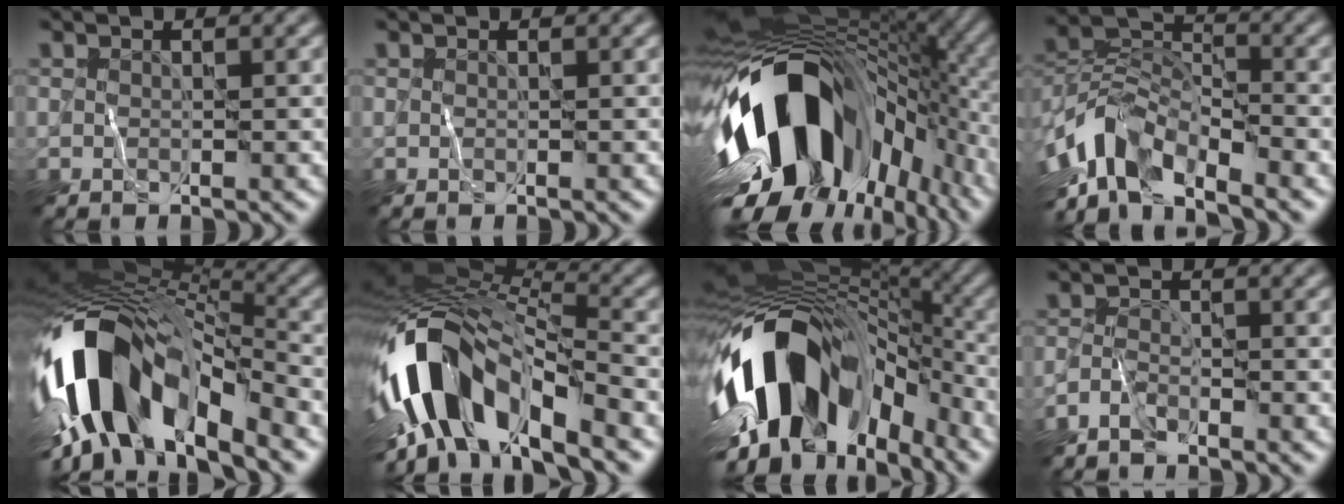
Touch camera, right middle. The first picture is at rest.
{"total": 0.0}
{"total": 17.5, "force": [-4.7, 10.7, 13.0], "torque": [-0.216, -0.022, -0.081]}
{"total": 8.5, "force": [-5.4, 3.7, 5.3], "torque": [-0.087, 0.001, -0.113]}
{"total": 14.8, "force": [-5.8, 7.2, 11.5], "torque": [-0.219, 0.016, -0.107]}
{"total": 13.1, "force": [-5.3, 5.9, 10.4], "torque": [-0.189, 0.007, -0.104]}
{"total": 14.7, "force": [-3.9, 8.9, 11.0], "torque": [-0.186, 0.005, -0.069]}
{"total": 1.9, "force": [-1.8, 0.4, 0.5], "torque": [-0.014, 0.003, -0.044]}